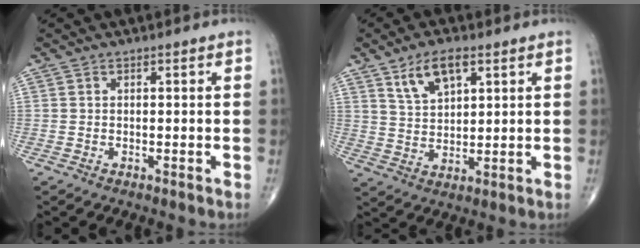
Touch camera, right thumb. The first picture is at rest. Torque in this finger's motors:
{"motor_torque": [0.04, 0.12, 0.17, 0.13, 0.20]}